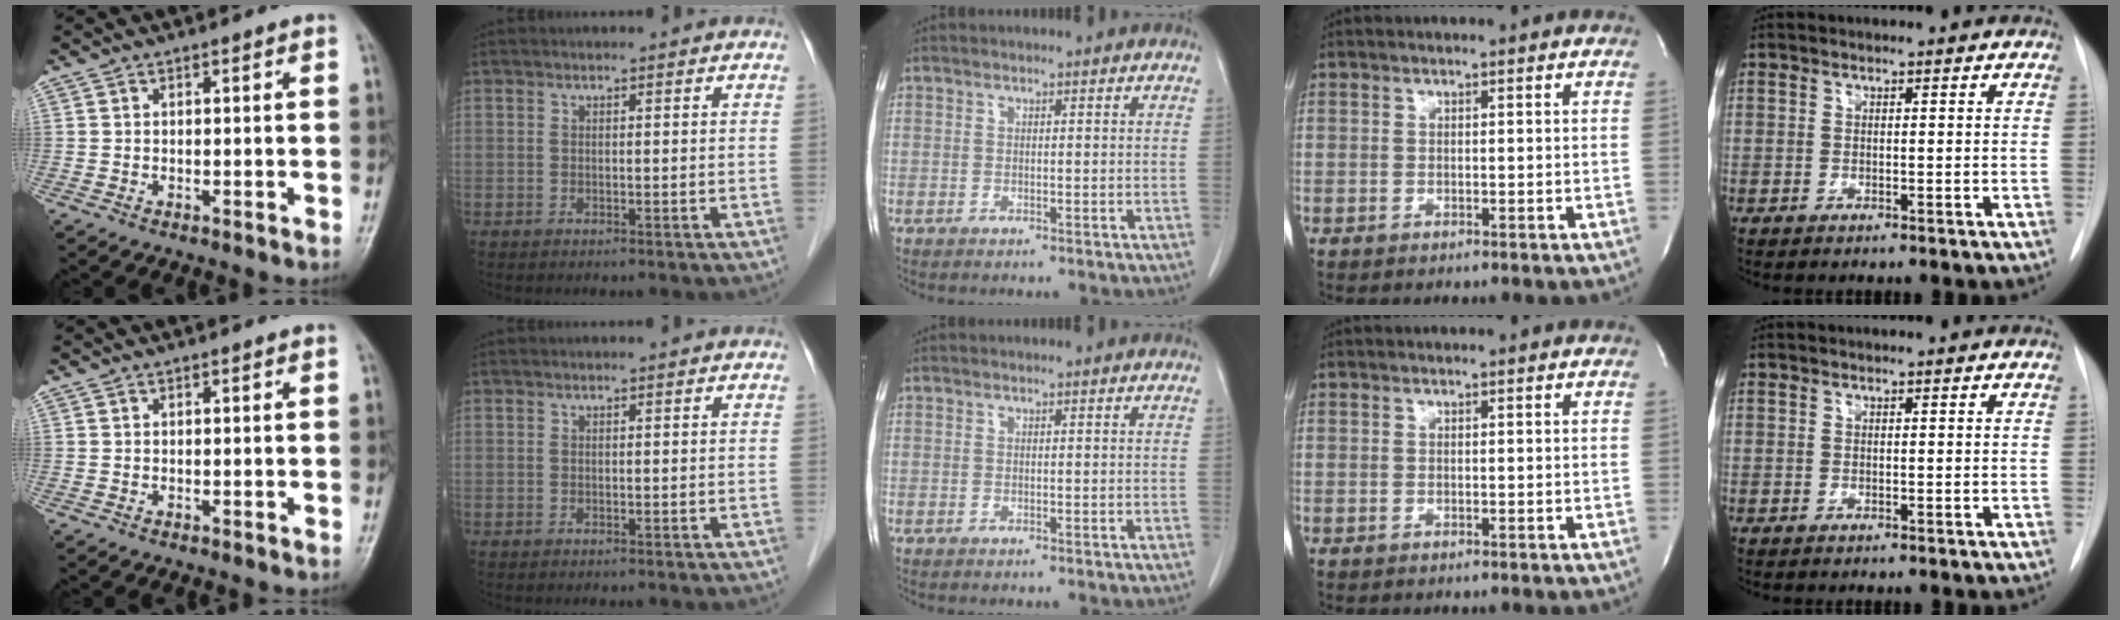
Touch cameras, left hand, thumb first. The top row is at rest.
{}